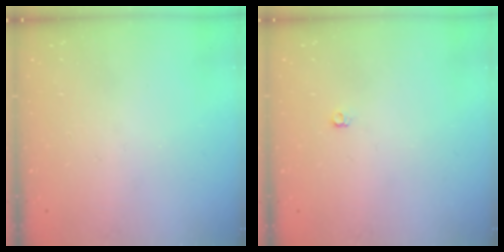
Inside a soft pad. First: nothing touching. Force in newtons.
{"total": 3.6, "press": 3.5, "slide": 0.6}